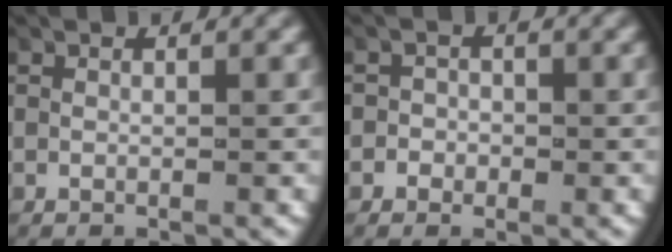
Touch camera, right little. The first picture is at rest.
{"total": 1.5, "force": [-0.9, 1.1, 0.0], "torque": [0.004, 0.000, -0.022]}